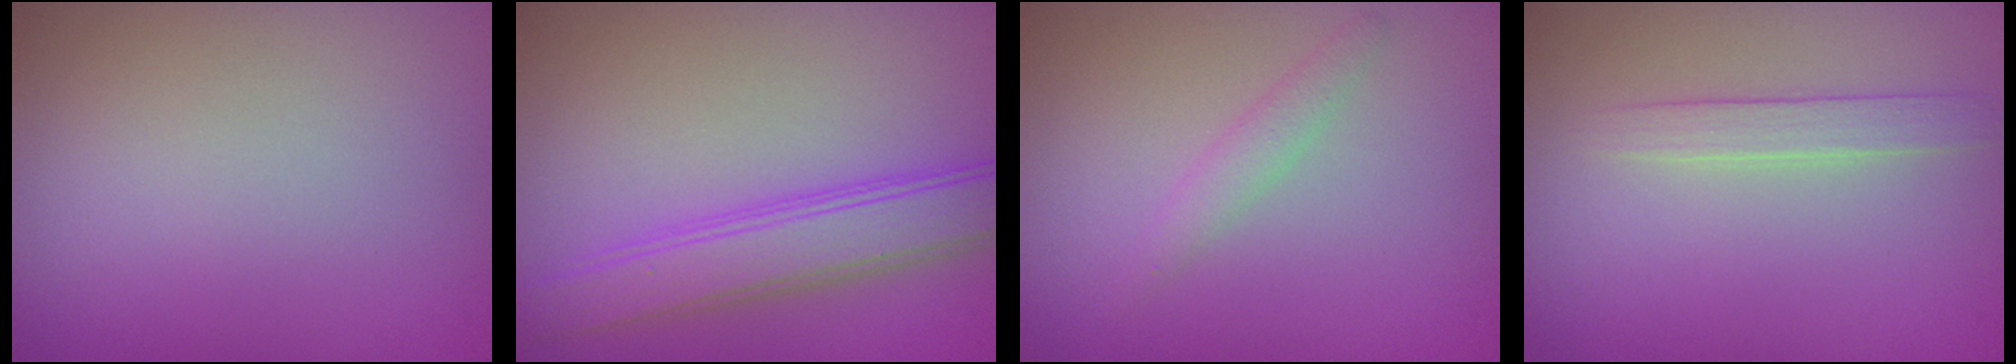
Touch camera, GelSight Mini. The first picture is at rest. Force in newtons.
{"total": 4.5, "press": 4.5, "slide": 0.1}
{"total": 1.4, "press": 1.4, "slide": 0.0}
{"total": 1.7, "press": 1.7, "slide": 0.0}